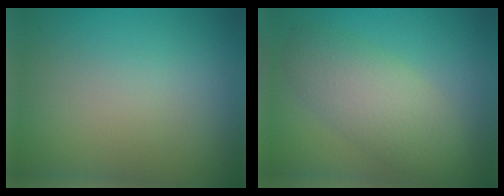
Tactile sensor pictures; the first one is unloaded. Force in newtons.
{"total": 4.7, "press": 4.7, "slide": 0.2}